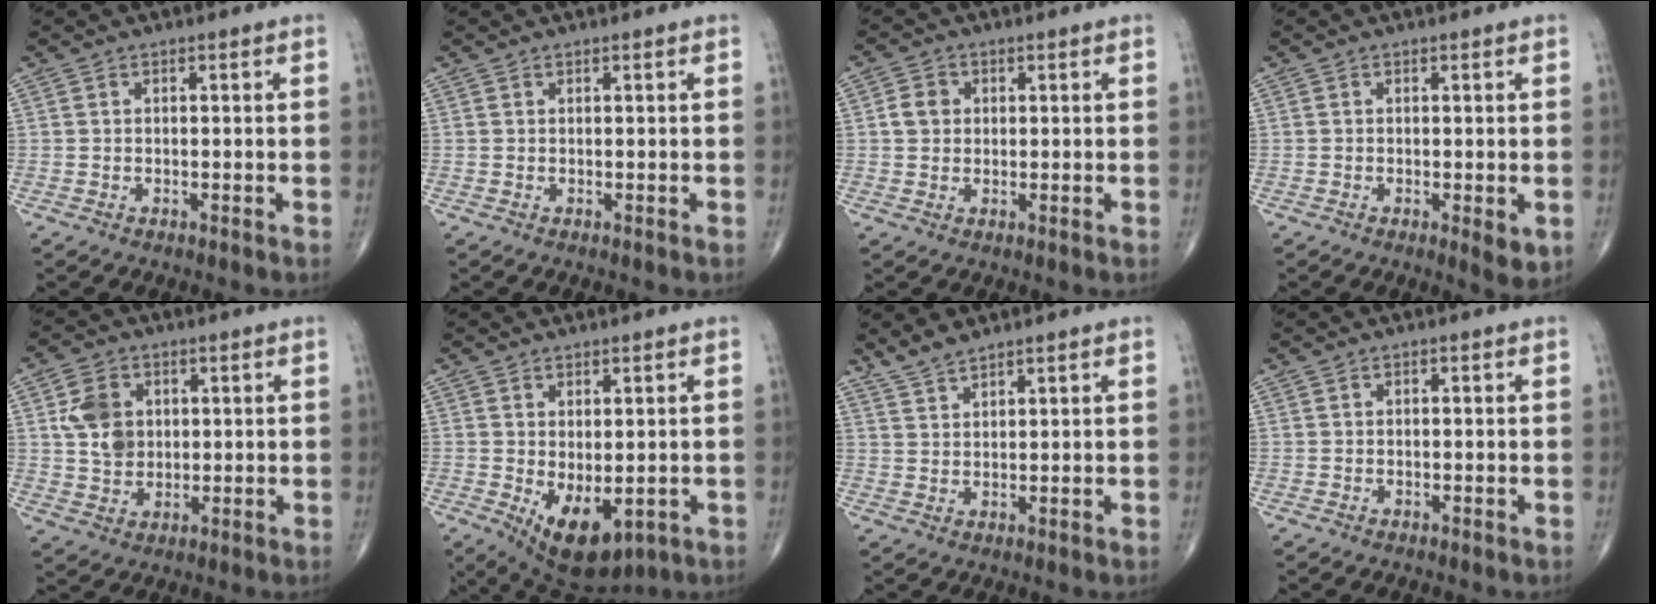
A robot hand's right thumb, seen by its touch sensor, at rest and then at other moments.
{"total": 0.0}
{"total": 3.5, "force": [0.4, 3.1, 1.7], "torque": [-0.020, 0.004, 0.004]}
{"total": 3.7, "force": [-0.9, 1.2, 3.3], "torque": [-0.049, -0.010, -0.015]}
{"total": 8.0, "force": [1.7, 6.2, 4.7], "torque": [-0.065, -0.006, 0.035]}
{"total": 10.3, "force": [-2.6, 5.5, 8.2], "torque": [-0.115, -0.010, -0.020]}
{"total": 3.4, "force": [3.1, 0.7, 1.2], "torque": [-0.022, -0.006, 0.063]}
{"total": 0.0}